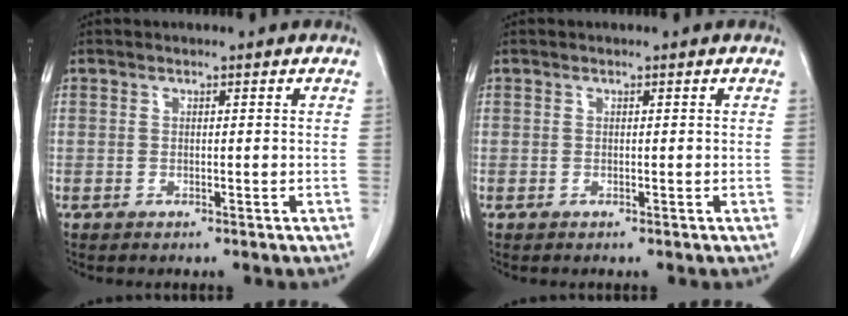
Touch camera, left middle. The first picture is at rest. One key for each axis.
{"total": 0.0}